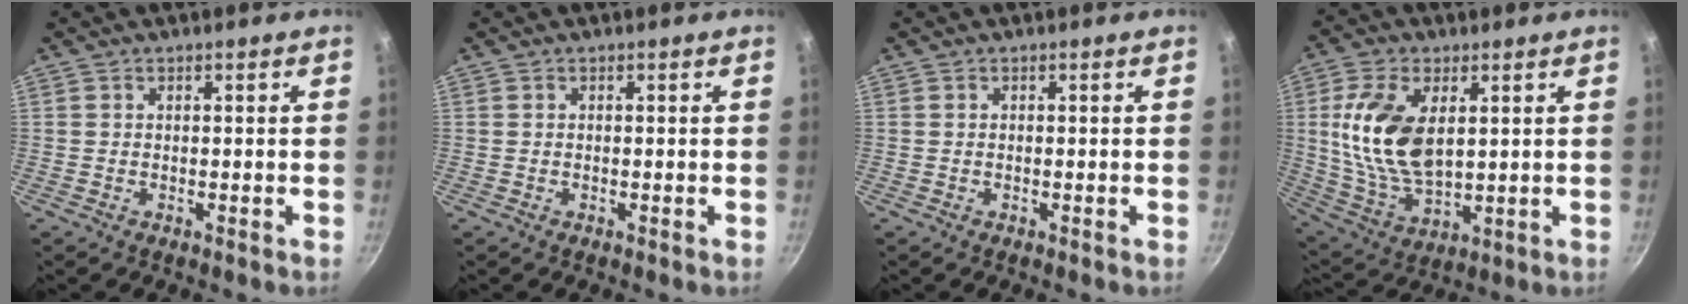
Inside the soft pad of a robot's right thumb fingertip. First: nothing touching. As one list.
[{"total": 0.0}, {"total": 0.0}, {"total": 15.4, "force": [3.1, 8.6, 12.4], "torque": [-0.230, -0.017, 0.070]}]